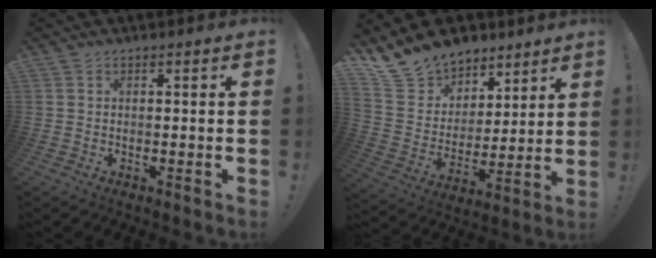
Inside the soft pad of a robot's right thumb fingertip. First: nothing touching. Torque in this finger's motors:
{"motor_torque": [-0.42, 1.54, 0.15, 0.15, 0.15]}